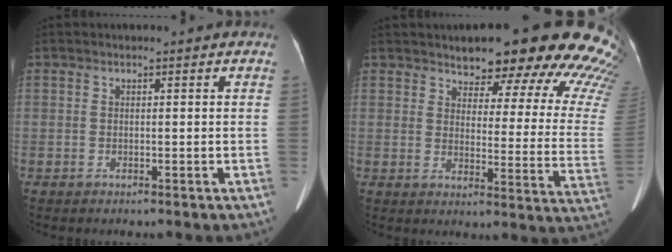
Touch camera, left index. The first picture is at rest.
{"total": 23.2, "force": [20.2, 4.9, 10.3], "torque": [-0.109, -0.073, 0.216]}